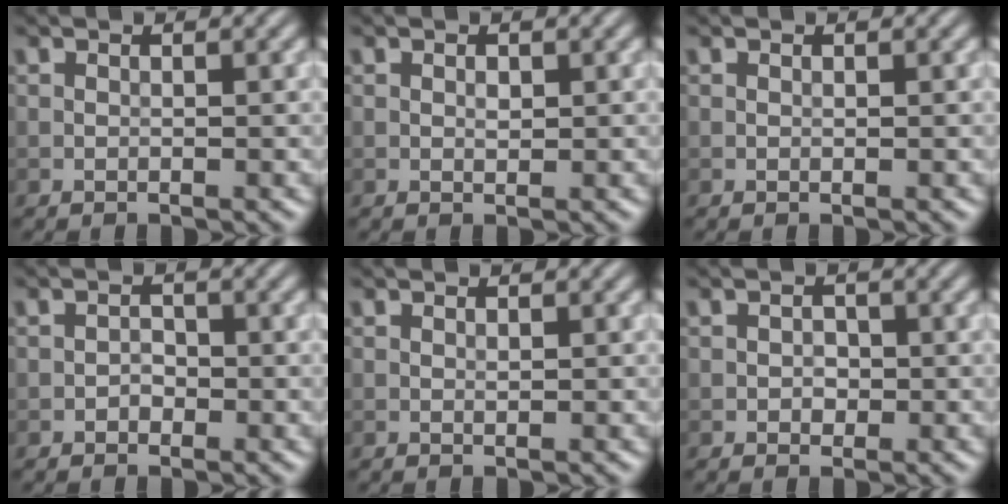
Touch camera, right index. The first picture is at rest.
{"total": 0.6, "force": [0.1, 0.4, 0.5], "torque": [-0.006, 0.000, 0.002]}
{"total": 0.0}
{"total": 1.0, "force": [-0.5, 0.8, 0.4], "torque": [-0.004, 0.001, -0.010]}
{"total": 0.0}
{"total": 1.1, "force": [-0.2, 0.9, 0.5], "torque": [-0.004, -0.003, -0.006]}